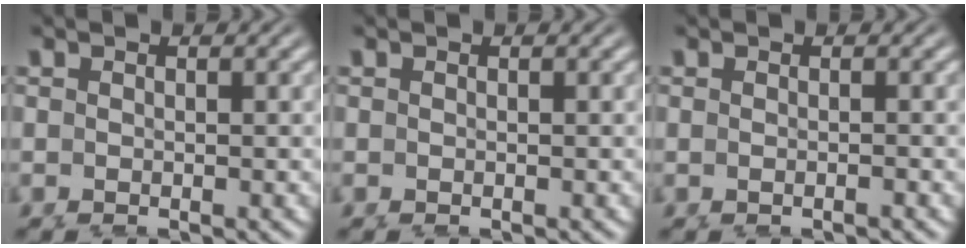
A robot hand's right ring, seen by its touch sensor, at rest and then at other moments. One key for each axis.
{"total": 0.0}
{"total": 0.7, "fx": -0.3, "fy": -0.3, "fz": 0.5, "tx": -0.009, "ty": 0.002, "tz": -0.003}